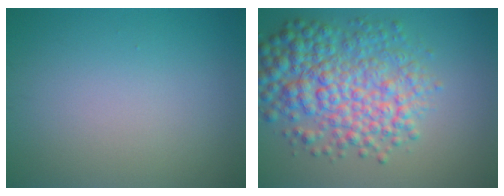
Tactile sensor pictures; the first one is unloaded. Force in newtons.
{"total": 7.9, "press": 7.9, "slide": 0.1}